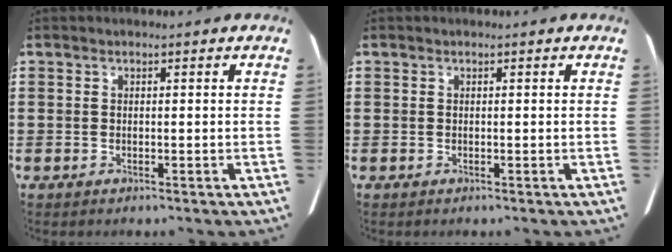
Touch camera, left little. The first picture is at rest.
{"total": 0.0}